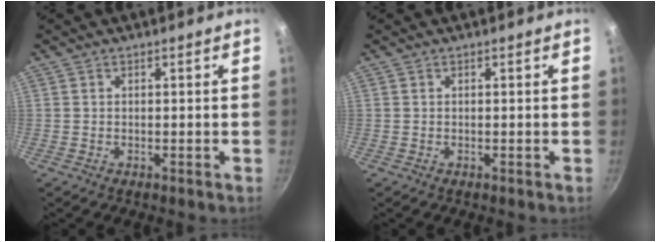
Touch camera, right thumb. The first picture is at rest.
{"total": 0.0}